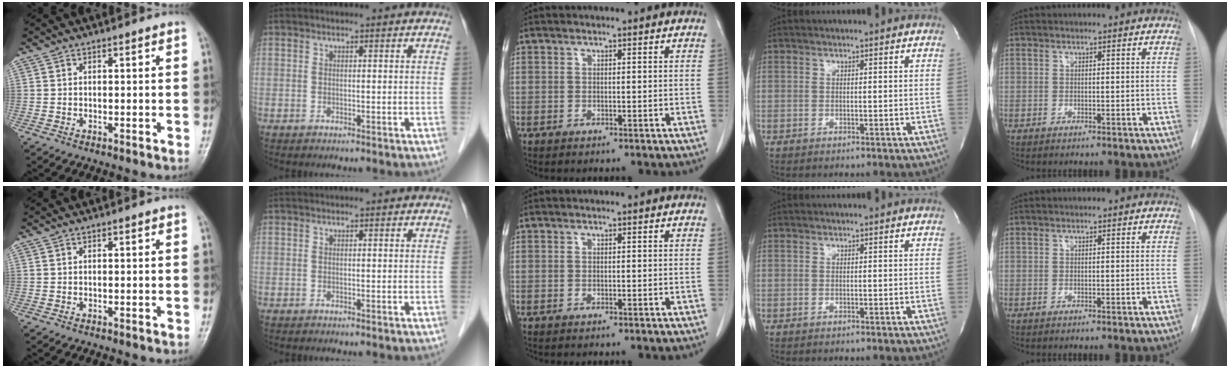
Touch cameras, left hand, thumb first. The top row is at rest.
{}